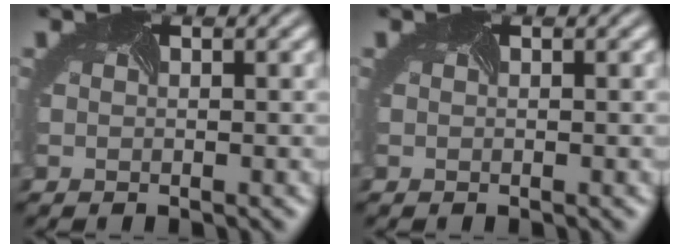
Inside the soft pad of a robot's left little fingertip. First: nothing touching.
{"total": 0.0}